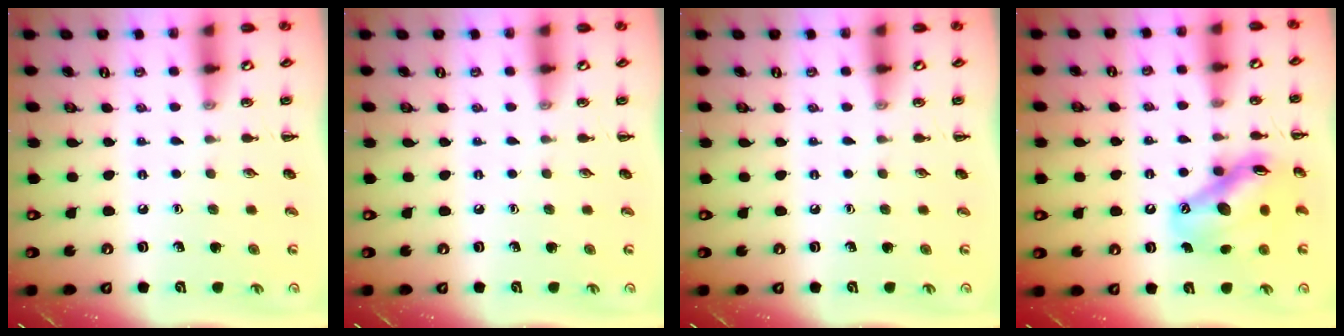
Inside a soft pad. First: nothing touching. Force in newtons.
{"total": 0.0}
{"total": 0.0}
{"total": 13.5, "press": 12.9, "slide": 3.8}